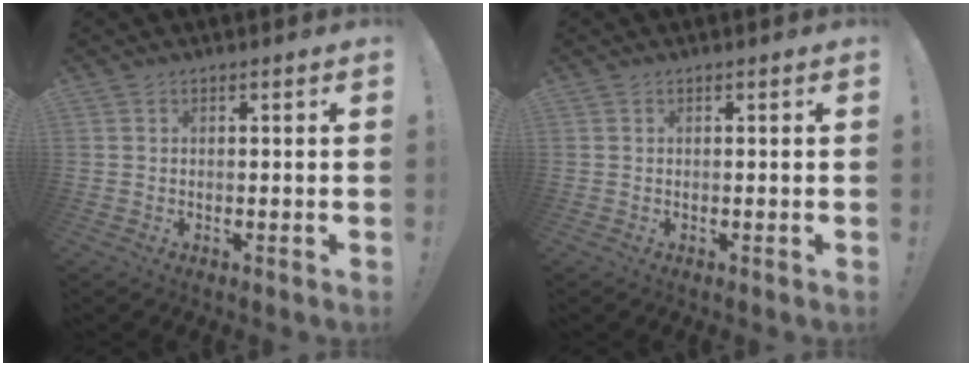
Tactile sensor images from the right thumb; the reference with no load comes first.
{"total": 0.0}